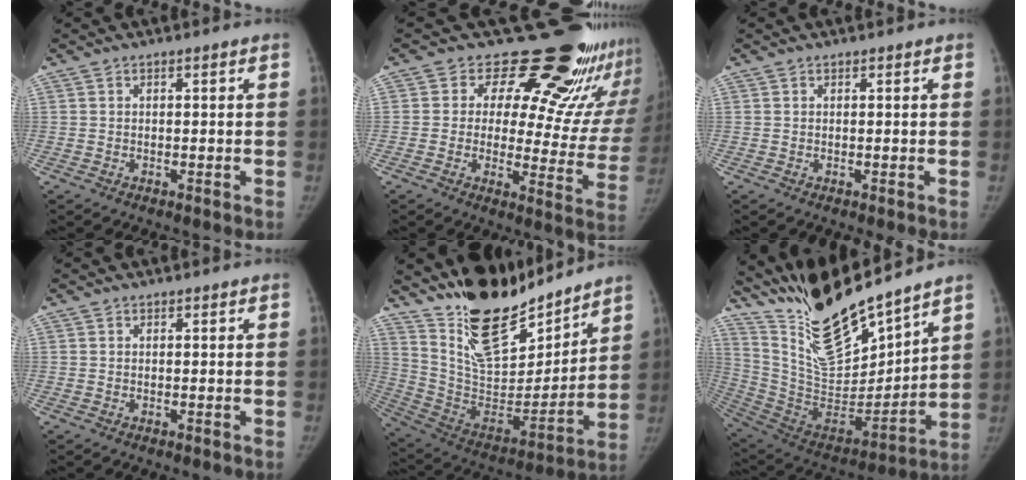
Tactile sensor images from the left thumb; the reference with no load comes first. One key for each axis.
{"total": 24.2, "fx": 18.0, "fy": 10.4, "fz": 12.4, "tx": -0.115, "ty": -0.123, "tz": 0.214}
{"total": 0.0}
{"total": 0.0}
{"total": 22.2, "fx": 18.3, "fy": 8.0, "fz": 9.7, "tx": -0.116, "ty": -0.119, "tz": 0.321}
{"total": 21.6, "fx": 18.4, "fy": 4.5, "fz": 10.3, "tx": -0.140, "ty": -0.115, "tz": 0.343}